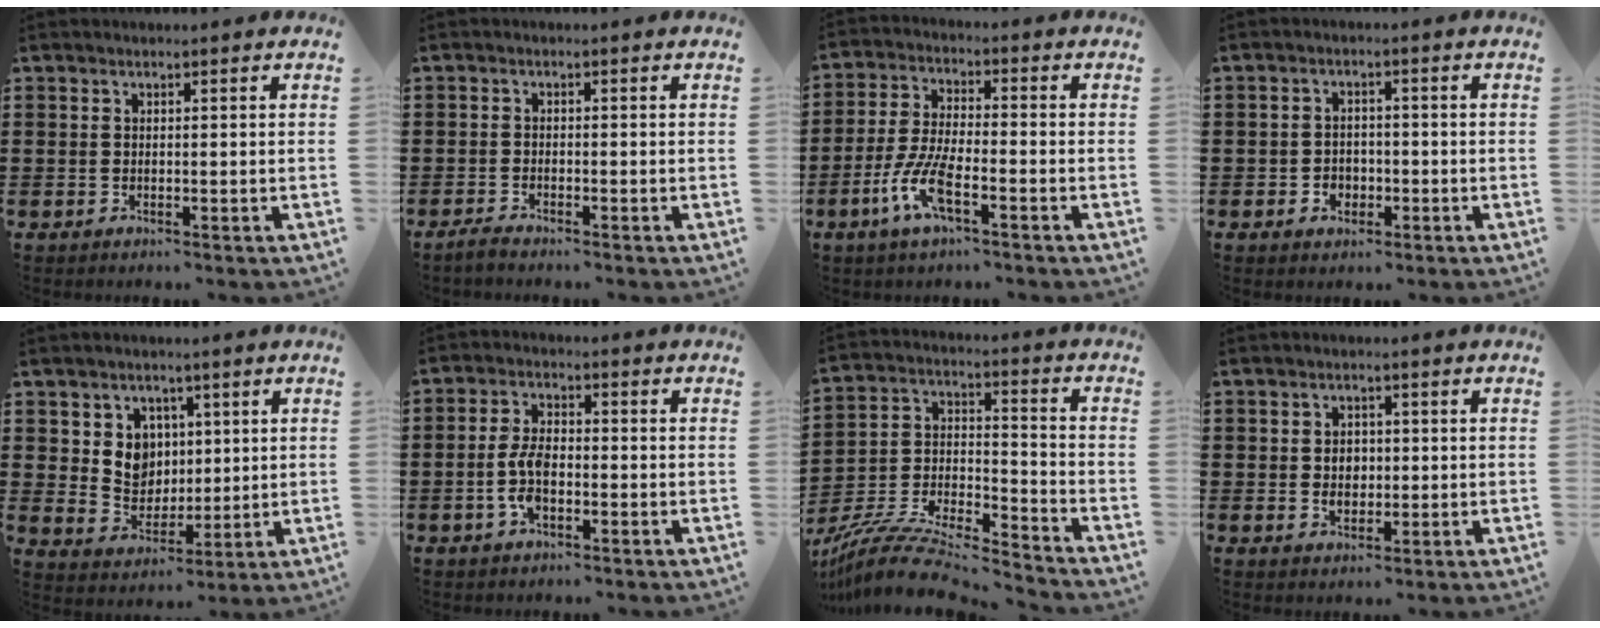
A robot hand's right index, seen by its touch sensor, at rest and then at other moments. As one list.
[{"total": 1.3, "force": [-1.2, -0.1, 0.4], "torque": [-0.010, -0.004, -0.022]}, {"total": 7.8, "force": [-3.8, 1.8, 6.6], "torque": [-0.162, -0.019, -0.076]}, {"total": 2.5, "force": [-1.1, 2.1, 0.8], "torque": [-0.020, 0.004, -0.025]}, {"total": 6.2, "force": [1.9, 5.5, 2.0], "torque": [-0.050, 0.006, 0.032]}, {"total": 5.5, "force": [-1.6, 2.6, 4.6], "torque": [-0.110, -0.004, -0.034]}, {"total": 9.8, "force": [-8.9, 1.6, 3.8], "torque": [-0.074, 0.005, -0.177]}, {"total": 2.9, "force": [-0.1, 2.2, 1.9], "torque": [-0.036, 0.002, -0.006]}]